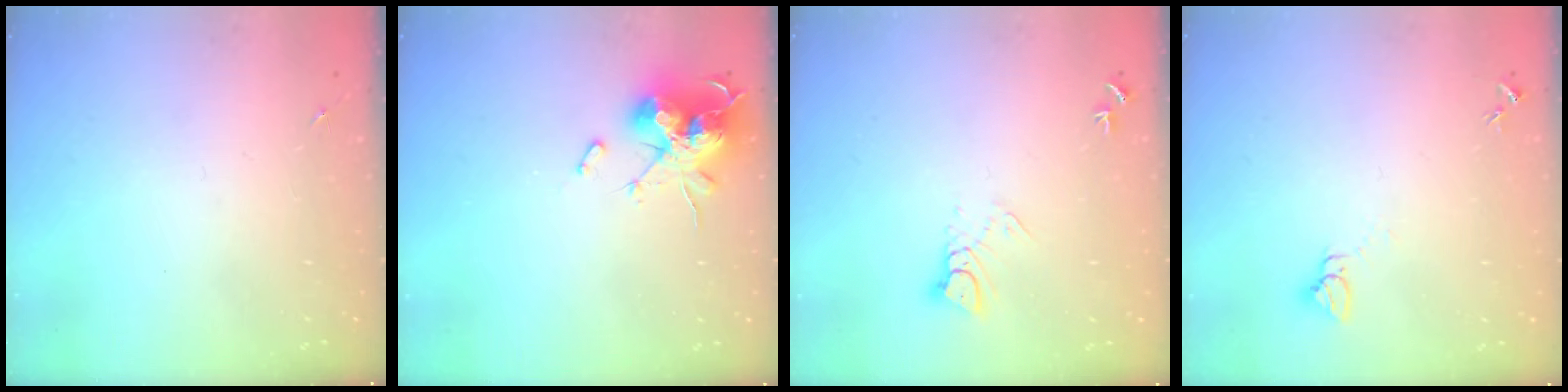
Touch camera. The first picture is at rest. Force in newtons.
{"total": 16.7, "press": 16.7, "slide": 0.1}
{"total": 4.9, "press": 4.8, "slide": 0.3}
{"total": 2.8, "press": 2.8, "slide": 0.1}